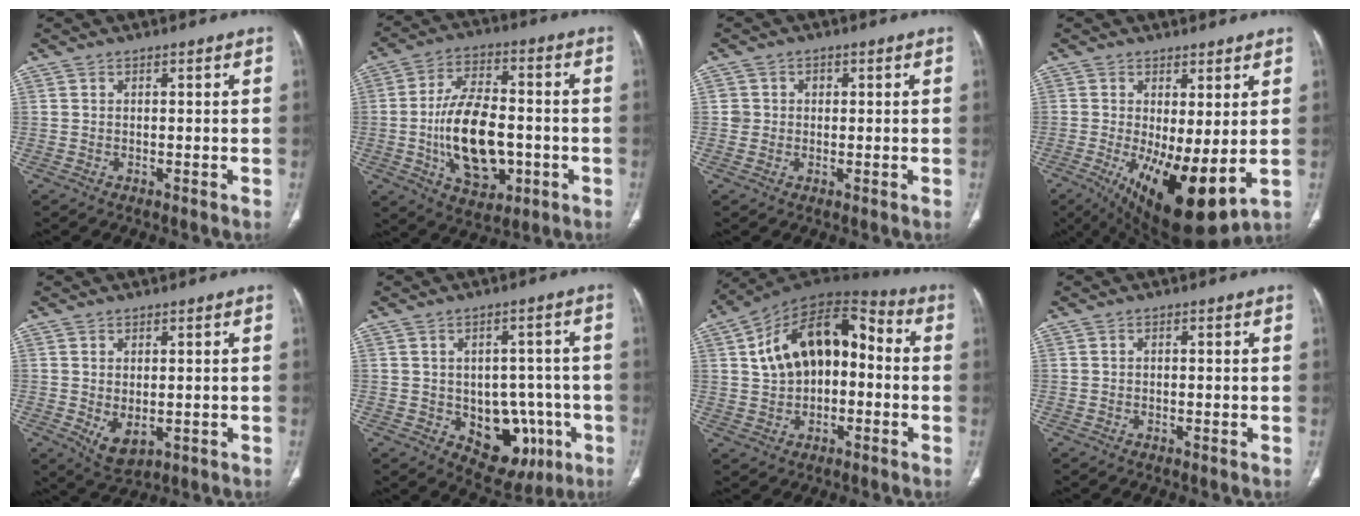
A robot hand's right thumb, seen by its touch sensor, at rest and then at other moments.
{"total": 16.6, "force": [-2.9, 9.3, 13.4], "torque": [-0.220, 0.015, -0.039]}
{"total": 2.5, "force": [0.3, 2.5, 0.3], "torque": [0.012, 0.005, 0.003]}
{"total": 14.4, "force": [-2.1, 5.2, 13.3], "torque": [-0.221, -0.030, -0.012]}
{"total": 4.7, "force": [-0.8, 2.7, 3.8], "torque": [-0.061, -0.007, 0.005]}
{"total": 12.4, "force": [-3.5, 8.6, 8.3], "torque": [-0.059, 0.020, -0.029]}
{"total": 17.2, "force": [1.6, 10.6, 13.4], "torque": [-0.189, 0.049, 0.018]}
{"total": 0.0}